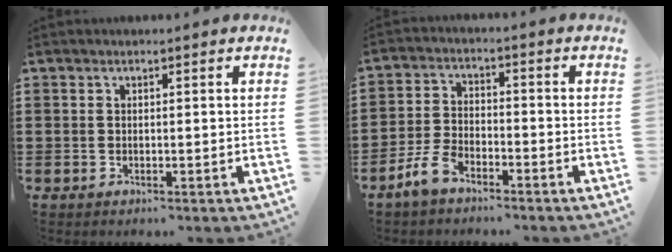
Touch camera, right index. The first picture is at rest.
{"total": 4.7, "force": [-3.4, 1.9, 2.5], "torque": [-0.072, 0.005, -0.074]}